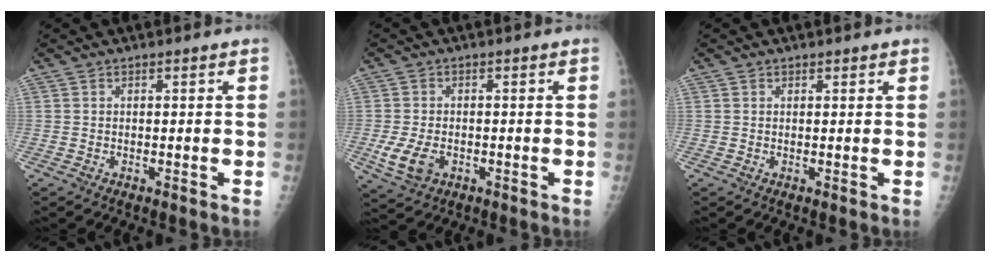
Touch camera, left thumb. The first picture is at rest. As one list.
[{"total": 6.0, "force": [-1.7, 4.1, 4.1], "torque": [-0.084, -0.002, -0.024]}, {"total": 0.5, "force": [0.4, 0.3, 0.1], "torque": [-0.001, -0.003, 0.004]}]